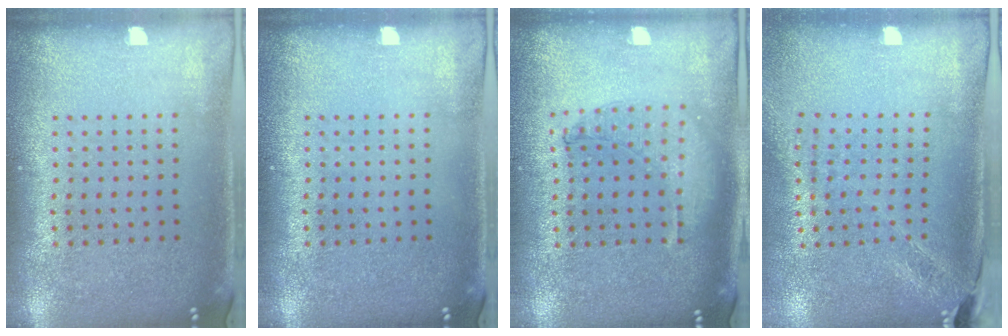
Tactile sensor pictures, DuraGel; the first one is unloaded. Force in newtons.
{"total": 0.0}
{"total": 1.0, "press": 1.0, "slide": 0.2}
{"total": 1.8, "press": 1.5, "slide": 1.1}